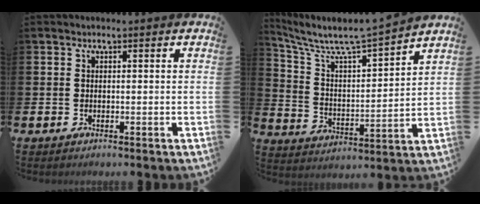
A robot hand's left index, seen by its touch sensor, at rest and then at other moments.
{"total": 7.1, "force": [6.6, 0.2, 2.5], "torque": [-0.082, -0.058, 0.107]}